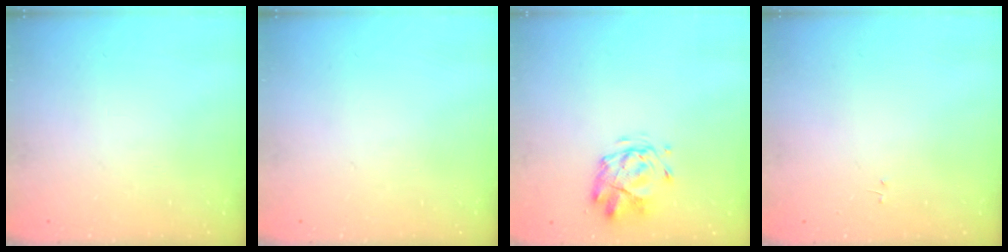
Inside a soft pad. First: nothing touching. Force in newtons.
{"total": 0.0}
{"total": 2.7, "press": 2.4, "slide": 1.2}
{"total": 0.0}